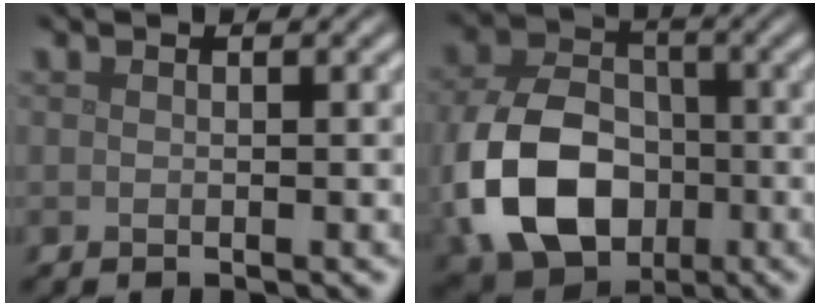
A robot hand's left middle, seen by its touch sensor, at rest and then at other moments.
{"total": 11.9, "force": [-3.1, 8.7, 7.5], "torque": [-0.174, -0.020, -0.057]}